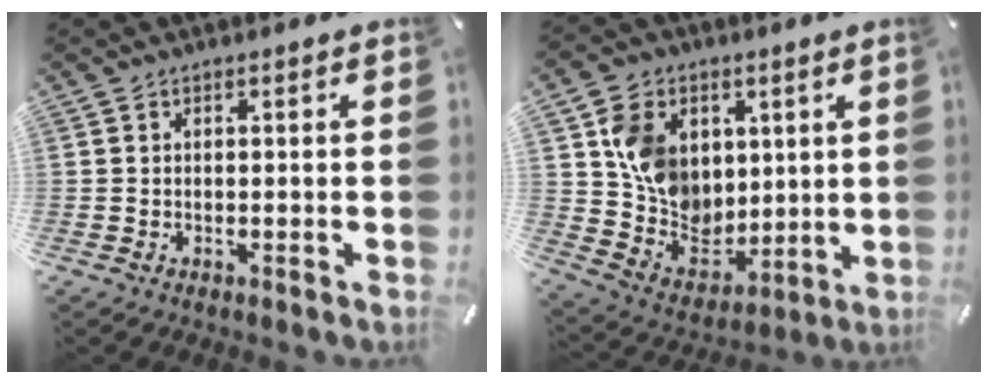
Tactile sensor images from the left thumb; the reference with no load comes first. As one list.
[{"total": 12.8, "force": [4.3, 11.0, 4.8], "torque": [-0.099, -0.019, 0.096]}]